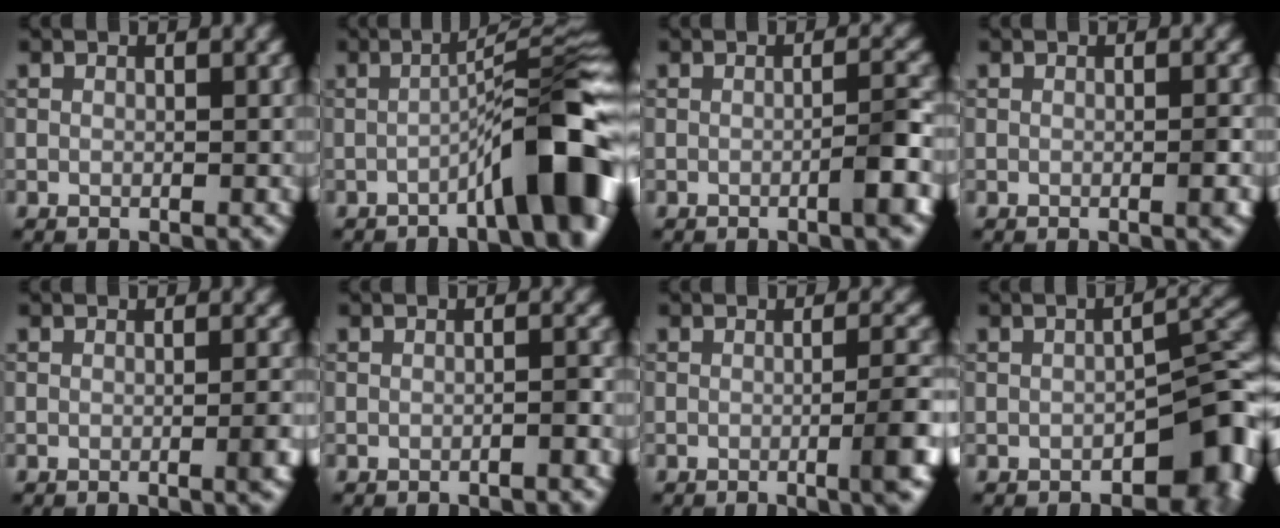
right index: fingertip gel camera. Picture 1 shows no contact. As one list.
[{"total": 9.5, "force": [-3.9, 1.4, 8.5], "torque": [-0.108, 0.027, -0.064]}, {"total": 2.8, "force": [-1.0, 0.3, 2.5], "torque": [-0.033, 0.010, -0.022]}, {"total": 0.9, "force": [-0.3, 0.0, 0.9], "torque": [-0.012, 0.003, -0.006]}, {"total": 1.9, "force": [-0.4, 0.4, 1.8], "torque": [-0.021, 0.003, -0.009]}, {"total": 1.0, "force": [-0.6, 0.1, 0.8], "torque": [-0.009, 0.008, -0.015]}, {"total": 4.1, "force": [-1.2, 0.6, 3.8], "torque": [-0.048, 0.010, -0.027]}, {"total": 6.0, "force": [-2.8, 2.8, 4.5], "torque": [-0.038, 0.014, -0.043]}]